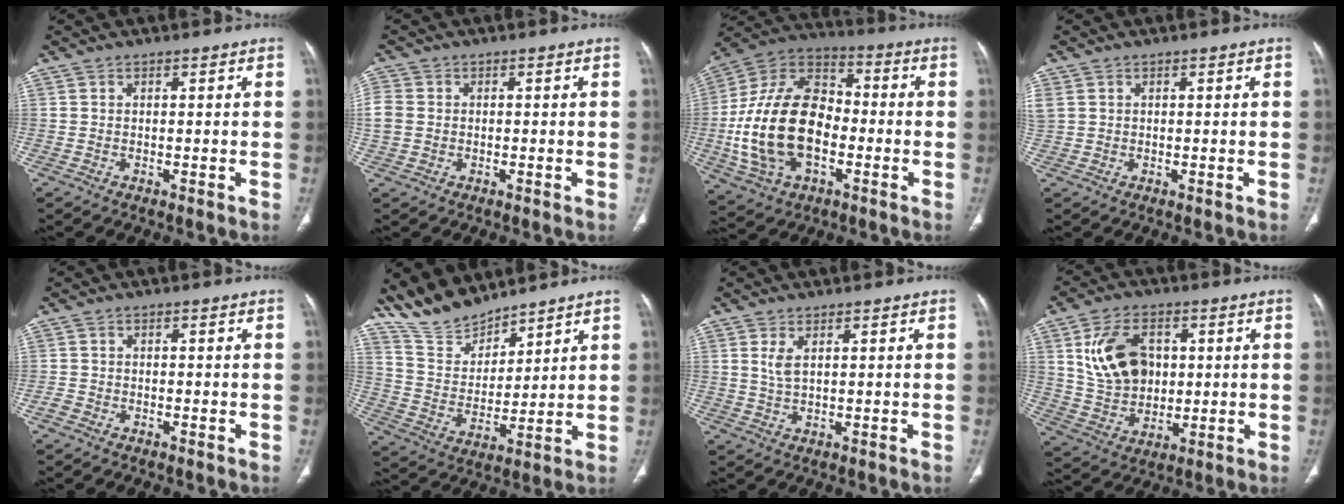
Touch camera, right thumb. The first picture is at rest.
{"total": 4.9, "force": [-0.1, 4.1, 2.6], "torque": [-0.069, 0.008, -0.001]}
{"total": 22.3, "force": [-3.6, 14.4, 16.7], "torque": [-0.309, 0.027, -0.063]}
{"total": 3.5, "force": [0.7, 2.9, 1.9], "torque": [-0.067, 0.016, 0.027]}
{"total": 1.1, "force": [-0.8, 0.8, 0.2], "torque": [-0.008, 0.001, -0.019]}
{"total": 11.4, "force": [10.4, 3.8, 2.6], "torque": [-0.036, -0.051, 0.215]}
{"total": 2.6, "force": [1.0, 1.0, 2.2], "torque": [-0.050, -0.004, 0.028]}
{"total": 13.1, "force": [3.3, 8.8, 9.1], "torque": [-0.144, -0.013, 0.069]}